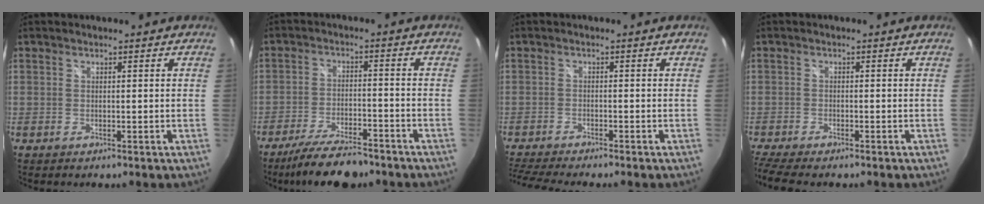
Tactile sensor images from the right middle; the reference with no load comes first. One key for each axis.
{"total": 11.1, "fx": -9.3, "fy": 2.5, "fz": 5.6, "tx": -0.121, "ty": -0.017, "tz": -0.154}
{"total": 6.9, "fx": -6.3, "fy": -0.5, "fz": 2.8, "tx": -0.077, "ty": -0.024, "tz": -0.109}
{"total": 6.3, "fx": -5.4, "fy": 0.7, "fz": 3.3, "tx": -0.090, "ty": -0.032, "tz": -0.097}